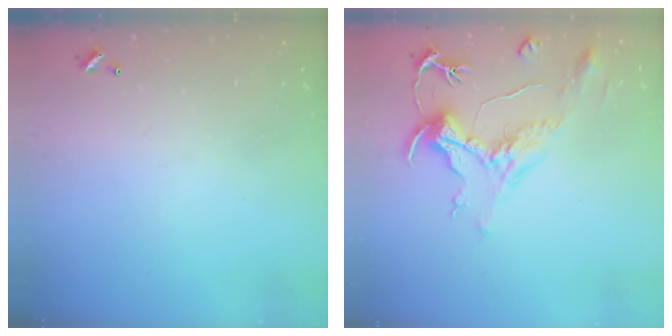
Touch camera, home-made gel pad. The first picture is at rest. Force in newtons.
{"total": 2.1, "press": 1.7, "slide": 1.3}